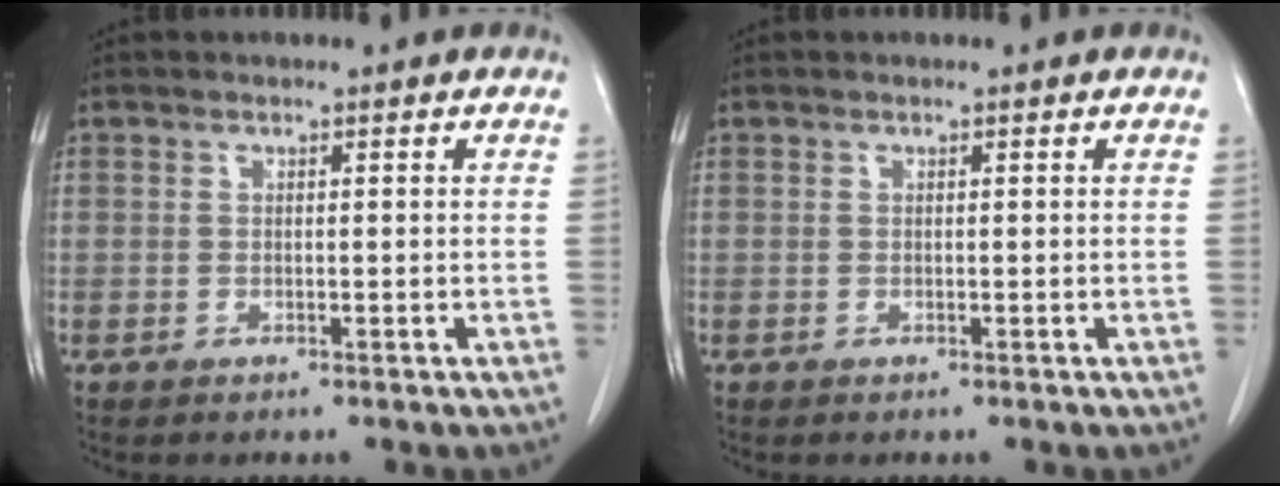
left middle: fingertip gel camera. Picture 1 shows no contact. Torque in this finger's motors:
{"motor_torque": [-0.03, -0.02, 0.02, 0.00]}